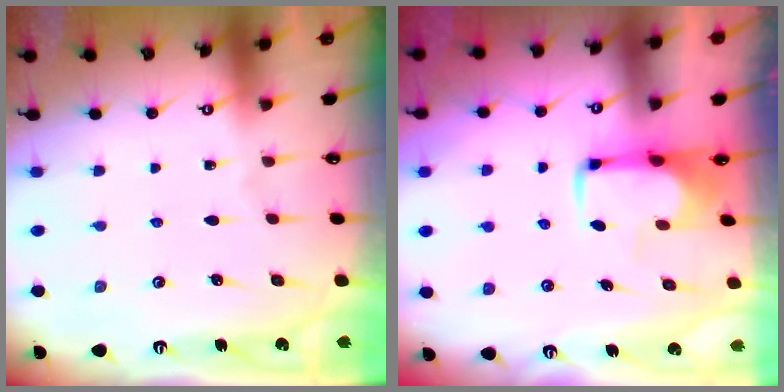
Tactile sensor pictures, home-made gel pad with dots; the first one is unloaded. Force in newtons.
{"total": 1.7, "press": 1.6, "slide": 0.4}